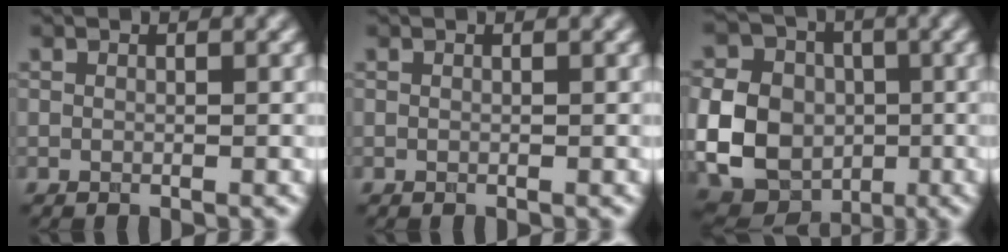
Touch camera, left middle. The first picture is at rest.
{"total": 0.0}
{"total": 11.9, "force": [-1.5, 10.3, 5.9], "torque": [-0.118, -0.014, -0.044]}